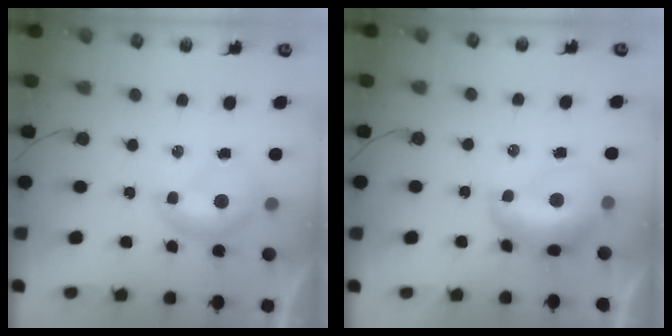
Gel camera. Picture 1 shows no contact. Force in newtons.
{"total": 4.3, "press": 4.2, "slide": 0.8}